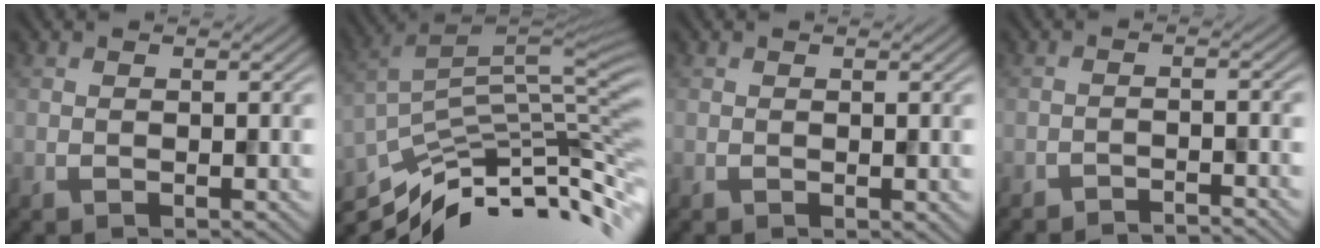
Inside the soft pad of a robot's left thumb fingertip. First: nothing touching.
{"total": 10.2, "force": [-7.5, 2.1, 6.5], "torque": [-0.135, 0.006, -0.126]}
{"total": 0.6, "force": [-0.2, 0.2, 0.6], "torque": [-0.013, 0.002, 0.004]}
{"total": 2.7, "force": [-2.6, -0.4, -0.7], "torque": [0.018, 0.009, -0.051]}